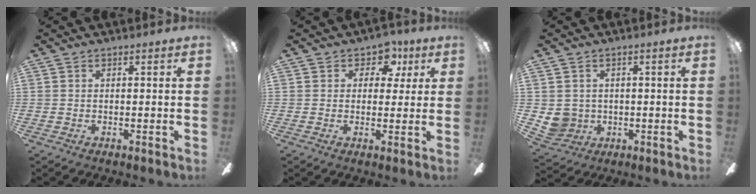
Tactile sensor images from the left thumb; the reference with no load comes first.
{"total": 6.0, "force": [2.9, 4.5, 2.6], "torque": [-0.034, -0.005, 0.049]}
{"total": 5.0, "force": [0.8, 4.8, 1.0], "torque": [-0.037, -0.003, 0.017]}